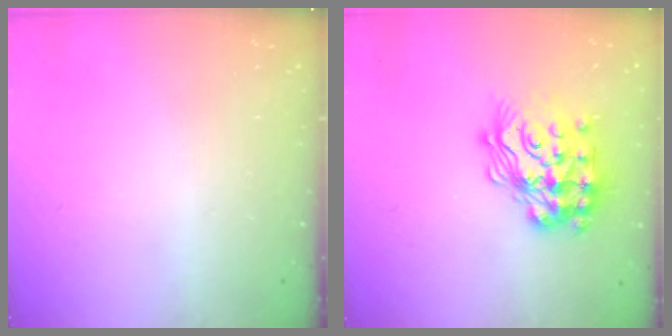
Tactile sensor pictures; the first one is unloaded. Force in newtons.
{"total": 22.7, "press": 22.7, "slide": 1.7}